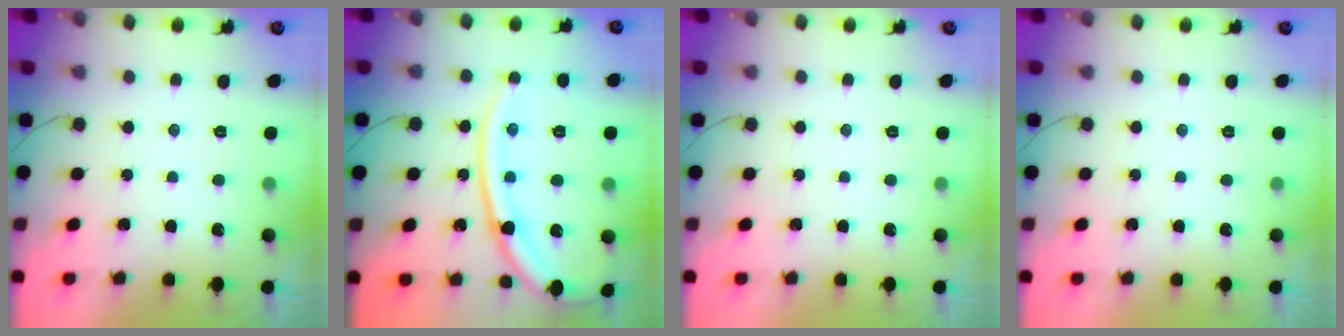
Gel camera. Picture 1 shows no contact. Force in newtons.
{"total": 16.6, "press": 16.5, "slide": 1.8}
{"total": 0.0}
{"total": 0.0}